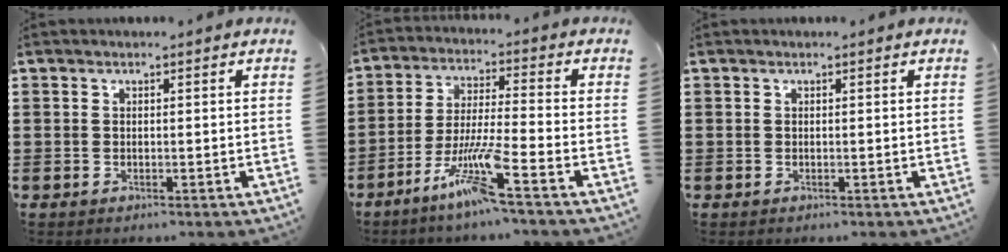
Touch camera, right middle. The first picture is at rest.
{"total": 8.9, "force": [-5.7, 0.1, 6.8], "torque": [-0.146, -0.013, -0.112]}
{"total": 0.0}